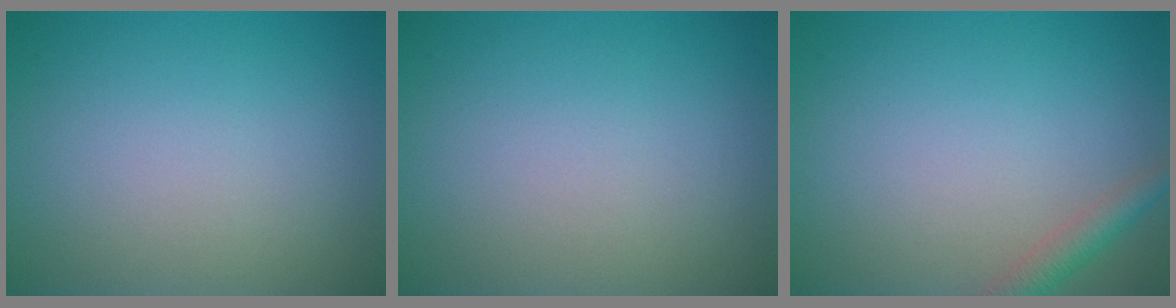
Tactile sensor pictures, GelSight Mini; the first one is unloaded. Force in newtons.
{"total": 0.0}
{"total": 2.1, "press": 2.1, "slide": 0.1}